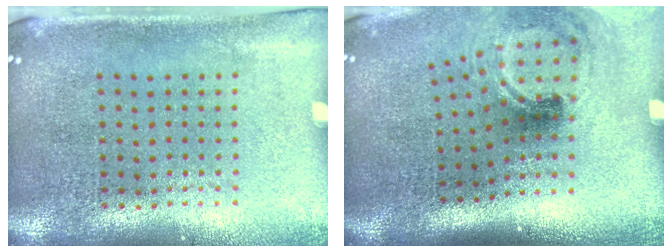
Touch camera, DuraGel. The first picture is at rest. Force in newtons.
{"total": 1.6, "press": 1.1, "slide": 1.2}